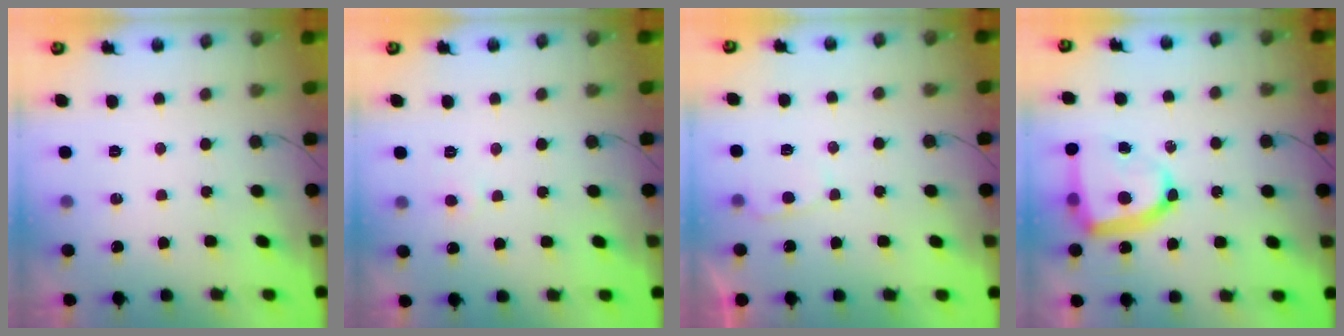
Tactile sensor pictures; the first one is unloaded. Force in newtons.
{"total": 2.6, "press": 2.6, "slide": 0.3}
{"total": 2.7, "press": 2.7, "slide": 0.4}
{"total": 16.8, "press": 16.7, "slide": 1.4}